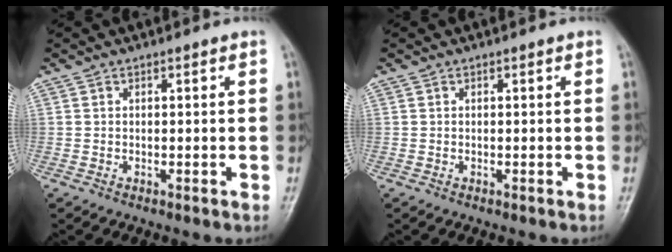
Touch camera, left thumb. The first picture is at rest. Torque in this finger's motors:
{"motor_torque": [0.00, 0.00, -0.05, -0.03, 0.00]}